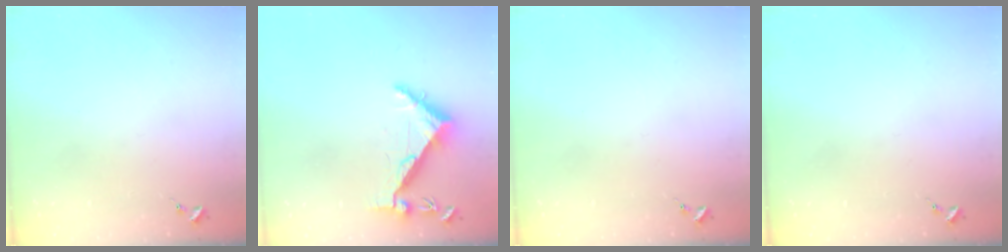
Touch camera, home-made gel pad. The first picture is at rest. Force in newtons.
{"total": 6.3, "press": 6.2, "slide": 0.7}
{"total": 0.0}
{"total": 0.0}